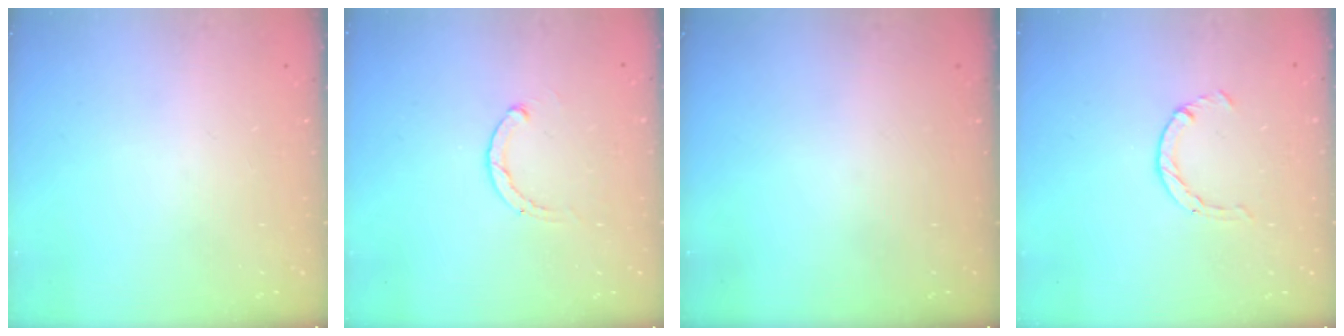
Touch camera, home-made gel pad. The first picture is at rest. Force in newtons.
{"total": 1.1, "press": 1.0, "slide": 0.3}
{"total": 0.0}
{"total": 2.1, "press": 2.1, "slide": 0.3}